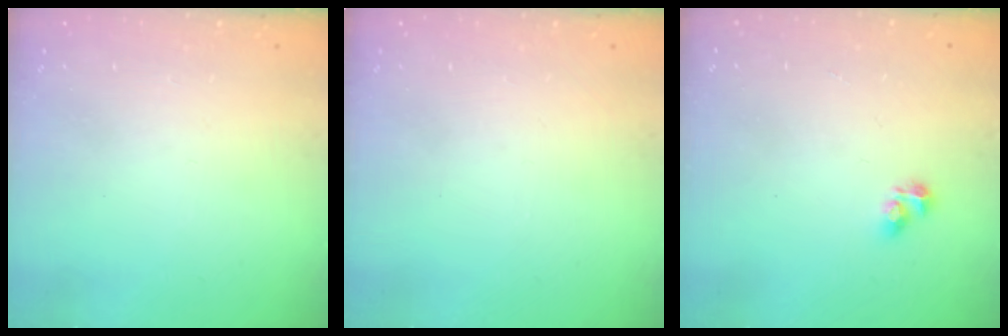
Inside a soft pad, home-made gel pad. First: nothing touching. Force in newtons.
{"total": 0.0}
{"total": 2.7, "press": 2.7, "slide": 0.3}